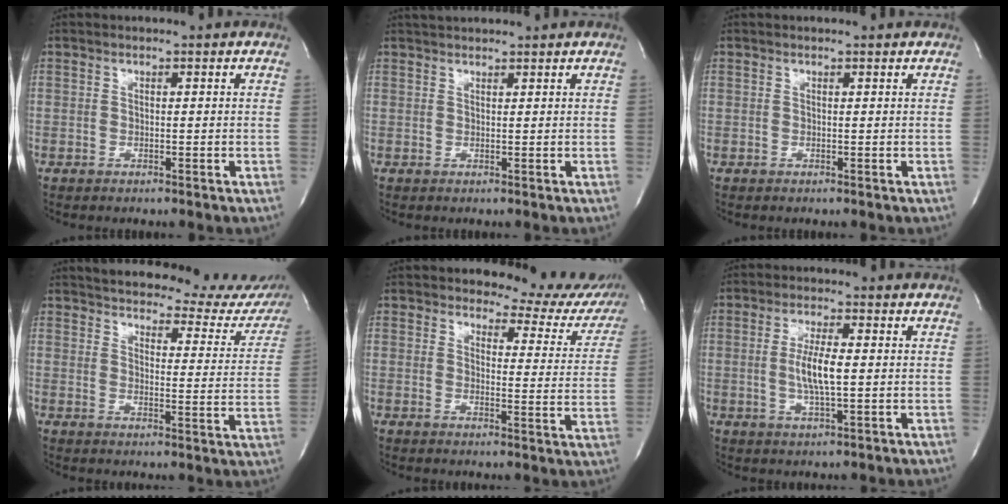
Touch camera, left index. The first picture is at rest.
{"total": 3.6, "force": [3.4, 0.3, 1.0], "torque": [-0.017, 0.032, 0.056]}
{"total": 1.0, "force": [1.0, 0.2, 0.1], "torque": [-0.011, 0.006, 0.009]}
{"total": 24.5, "force": [22.8, 5.9, 6.8], "torque": [-0.093, -0.068, 0.253]}
{"total": 13.8, "force": [12.9, 4.2, 2.6], "torque": [0.003, -0.058, 0.118]}
{"total": 5.8, "force": [-0.1, 0.9, 5.7], "torque": [-0.119, -0.004, -0.003]}